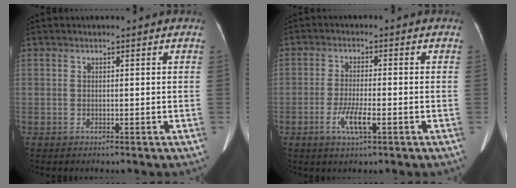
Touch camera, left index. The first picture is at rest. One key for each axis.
{"total": 4.7, "fx": -2.0, "fy": 0.7, "fz": 4.1, "tx": -0.086, "ty": -0.005, "tz": -0.038}